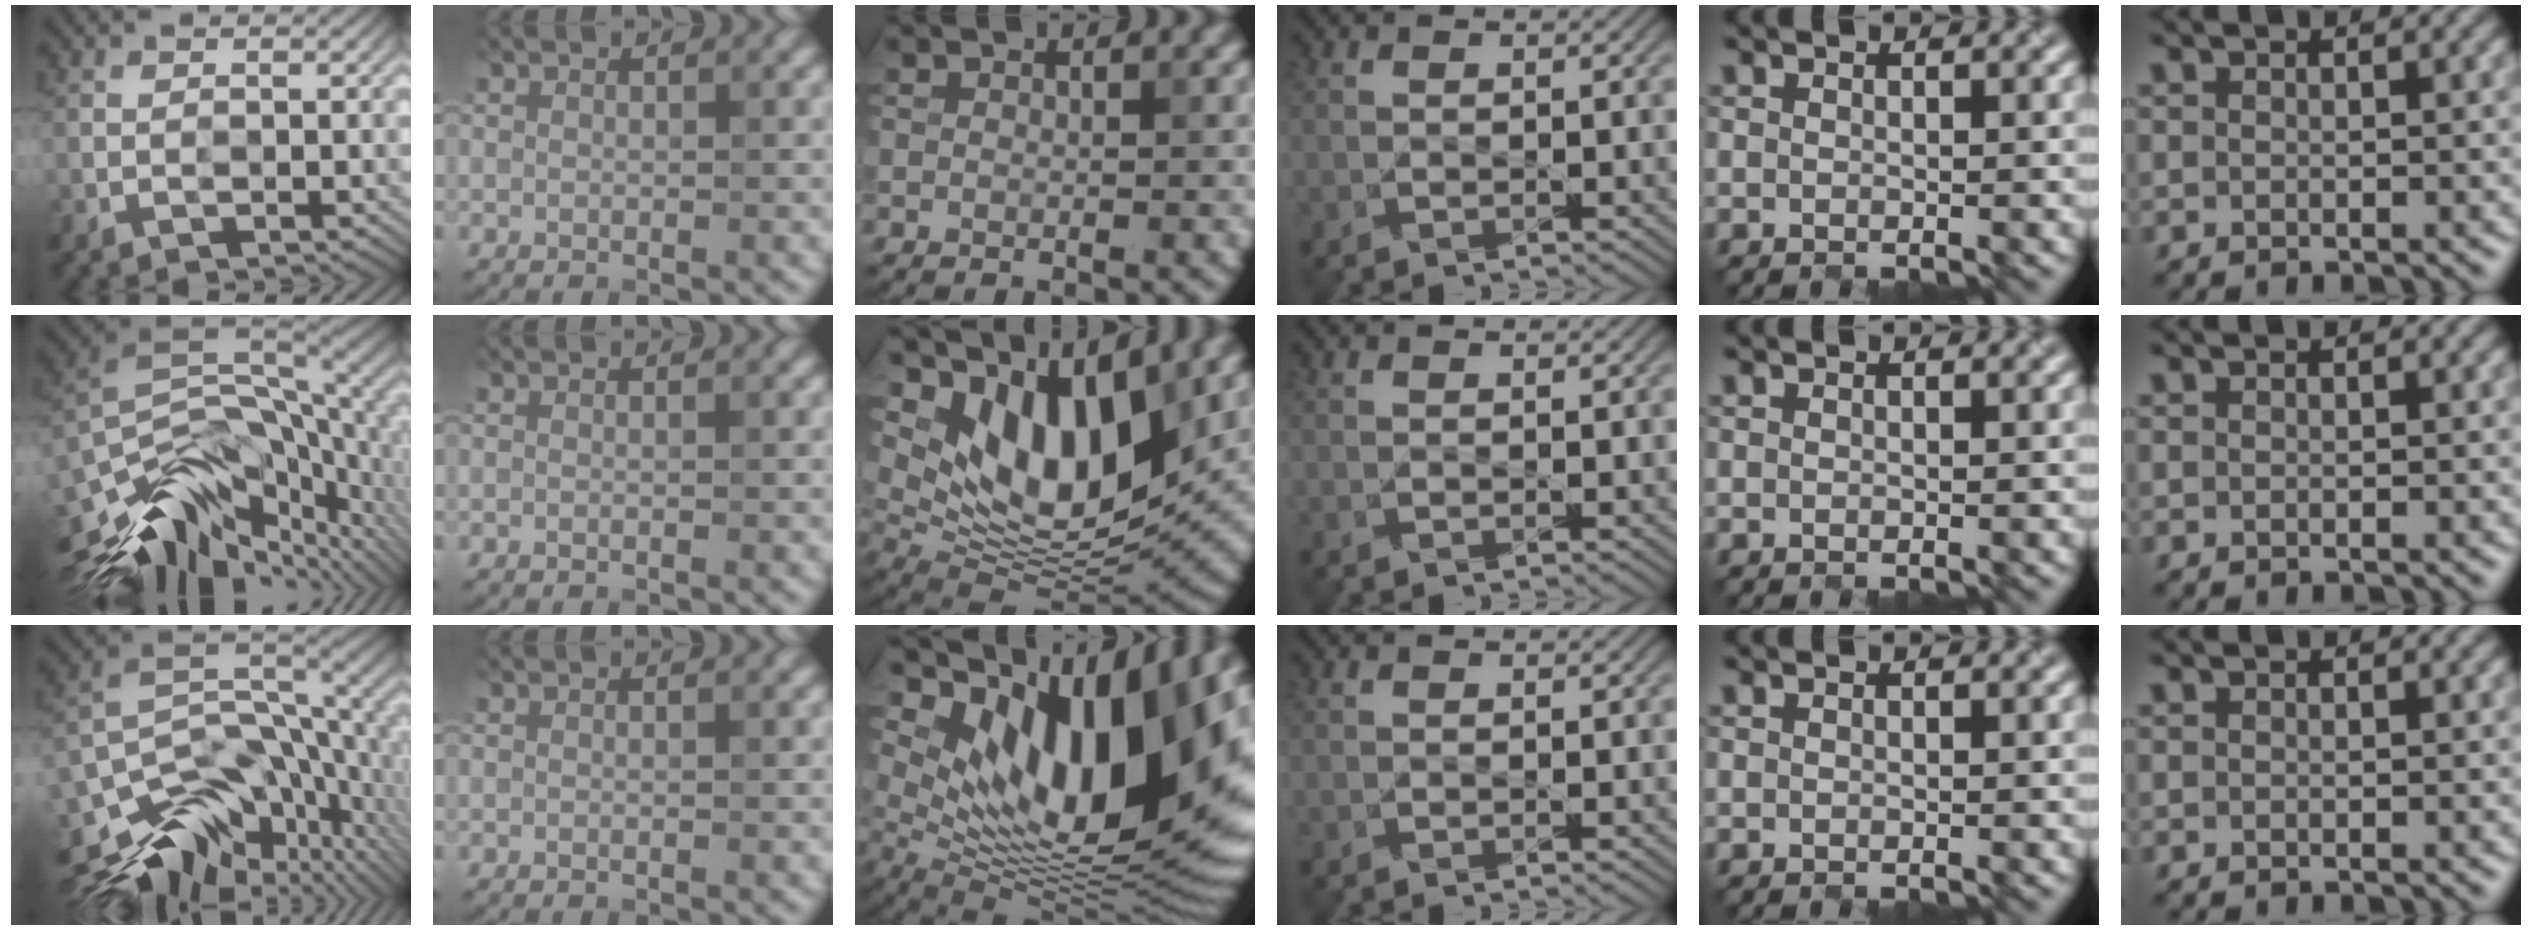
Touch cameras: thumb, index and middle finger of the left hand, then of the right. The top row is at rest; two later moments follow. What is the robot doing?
{"motion": "open", "object": "egg carton"}